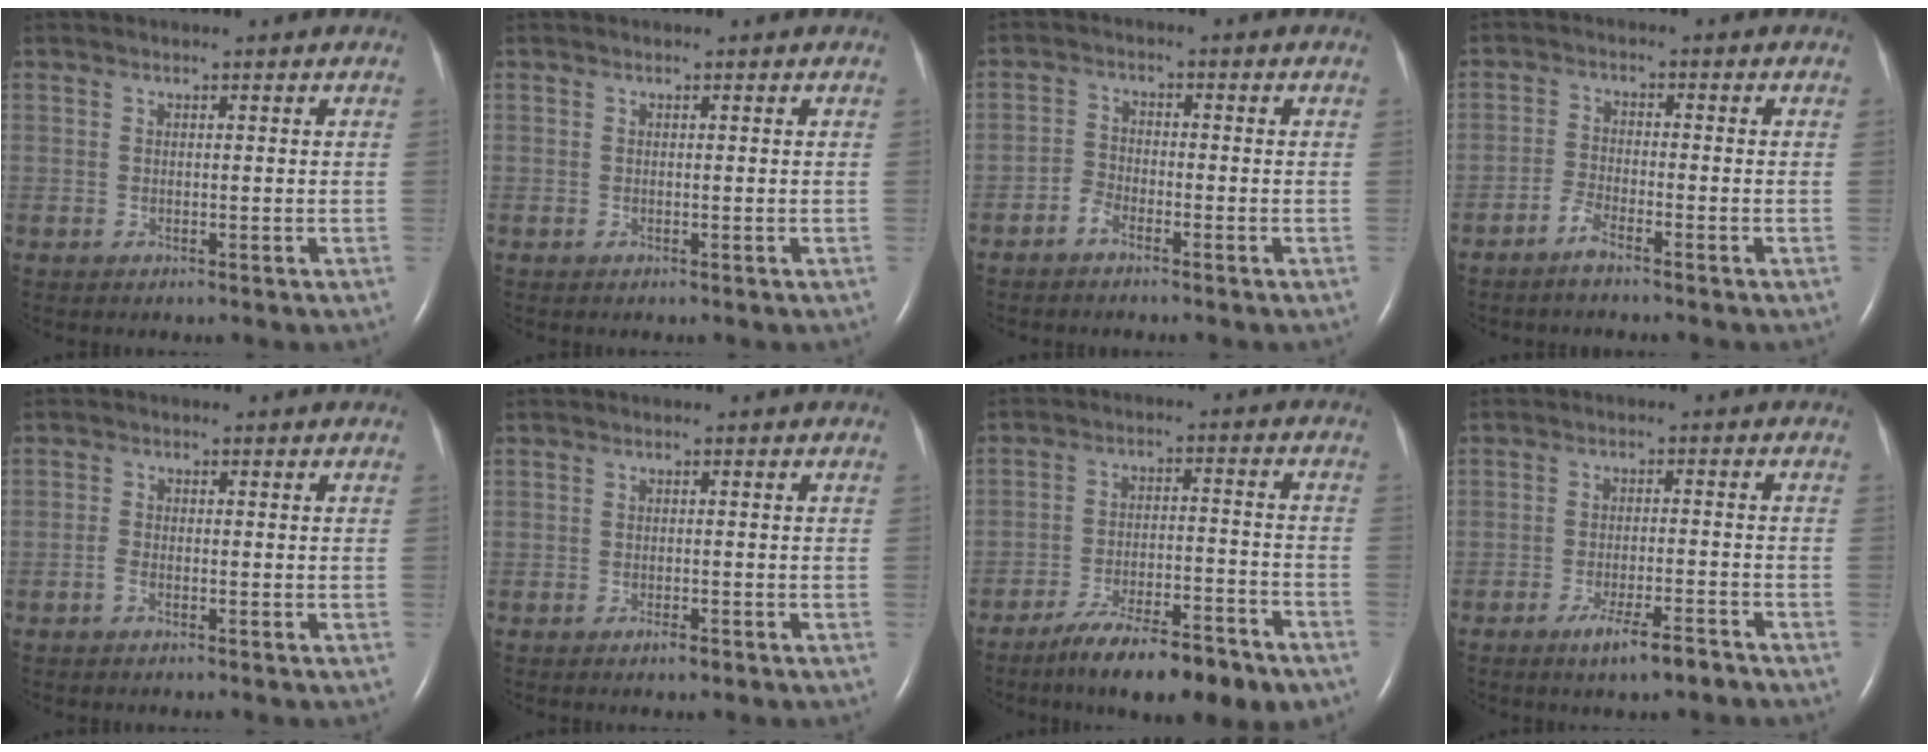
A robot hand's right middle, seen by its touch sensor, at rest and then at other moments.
{"total": 0.0}
{"total": 2.4, "force": [-1.9, 1.0, 0.9], "torque": [-0.023, 0.002, -0.039]}
{"total": 3.0, "force": [-2.5, 0.3, 1.6], "torque": [-0.042, -0.003, -0.054]}
{"total": 1.2, "force": [-0.8, 0.5, 0.8], "torque": [-0.020, 0.001, -0.016]}
{"total": 1.2, "force": [-0.9, 0.3, 0.9], "torque": [-0.018, -0.002, -0.012]}
{"total": 13.6, "force": [-10.2, 2.7, 8.5], "torque": [-0.127, -0.008, -0.161]}
{"total": 5.5, "force": [-3.9, 0.5, 3.8], "torque": [-0.071, -0.008, -0.065]}